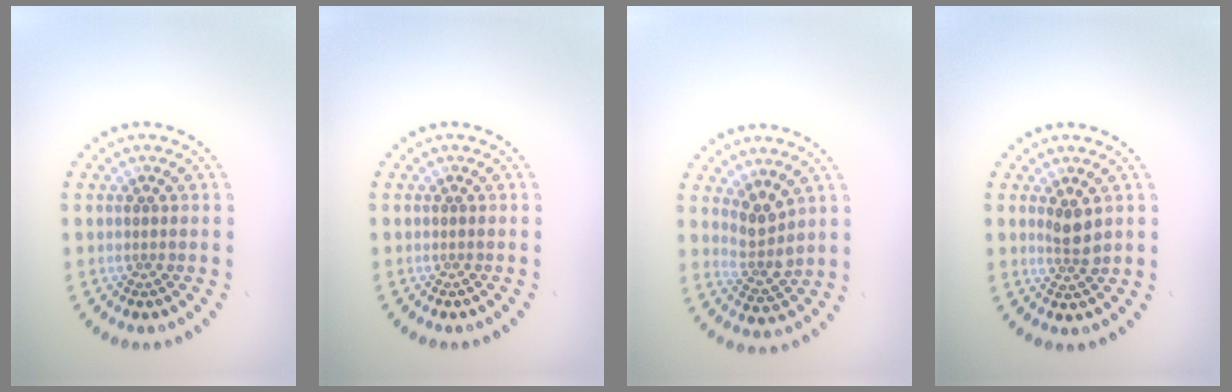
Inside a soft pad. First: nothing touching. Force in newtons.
{"total": 0.0}
{"total": 2.7, "press": 2.2, "slide": 1.5}
{"total": 2.2, "press": 2.0, "slide": 0.8}